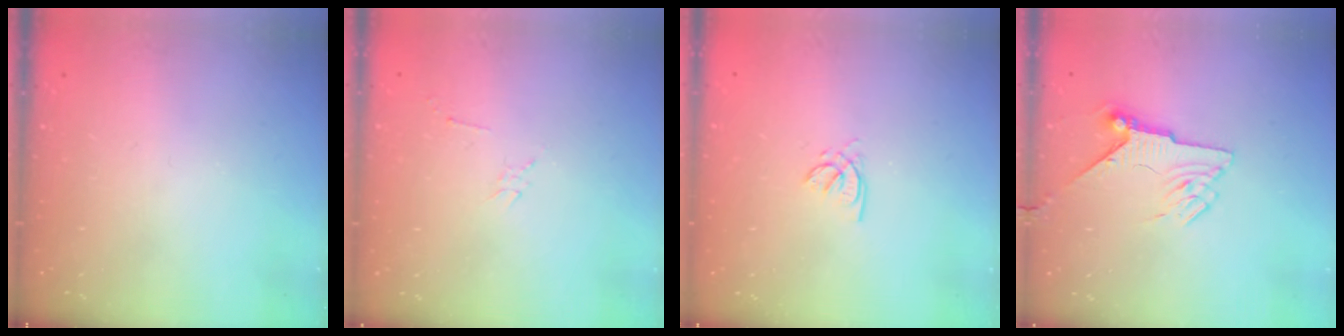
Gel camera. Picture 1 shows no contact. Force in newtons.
{"total": 2.3, "press": 2.3, "slide": 0.4}
{"total": 1.4, "press": 1.4, "slide": 0.2}
{"total": 6.7, "press": 6.7, "slide": 1.0}